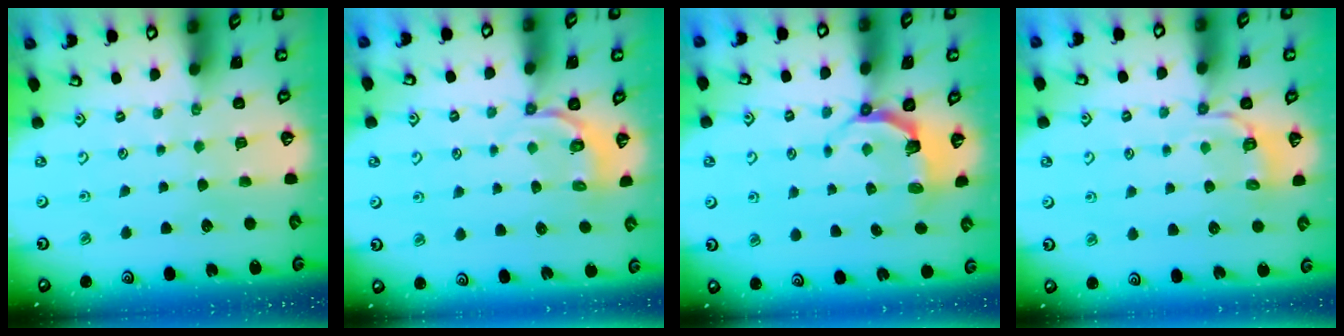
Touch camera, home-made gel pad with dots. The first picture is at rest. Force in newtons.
{"total": 4.1, "press": 3.3, "slide": 2.6}
{"total": 5.1, "press": 3.6, "slide": 3.6}
{"total": 5.5, "press": 5.3, "slide": 1.7}